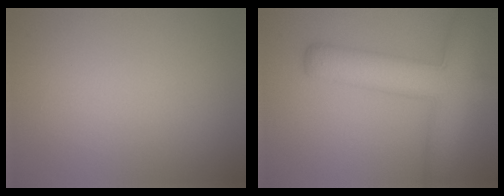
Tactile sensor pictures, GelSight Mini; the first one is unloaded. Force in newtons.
{"total": 8.0, "press": 8.0, "slide": 0.3}